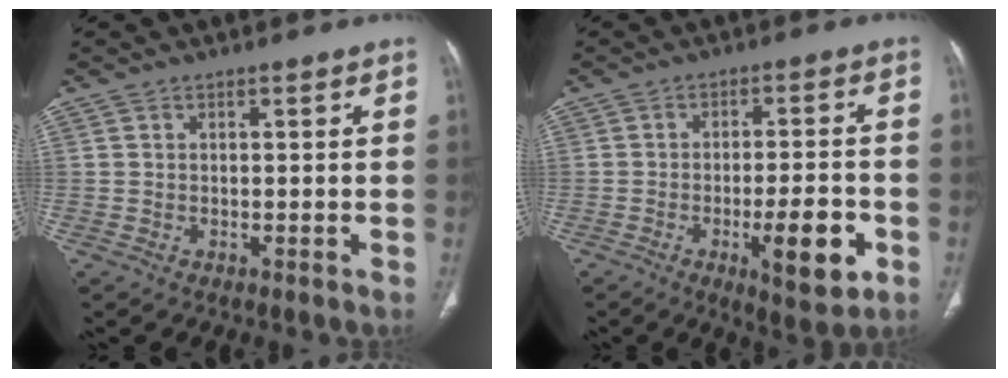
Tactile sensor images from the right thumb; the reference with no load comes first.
{"total": 10.7, "force": [-3.9, 3.0, 9.5], "torque": [-0.134, 0.010, -0.052]}